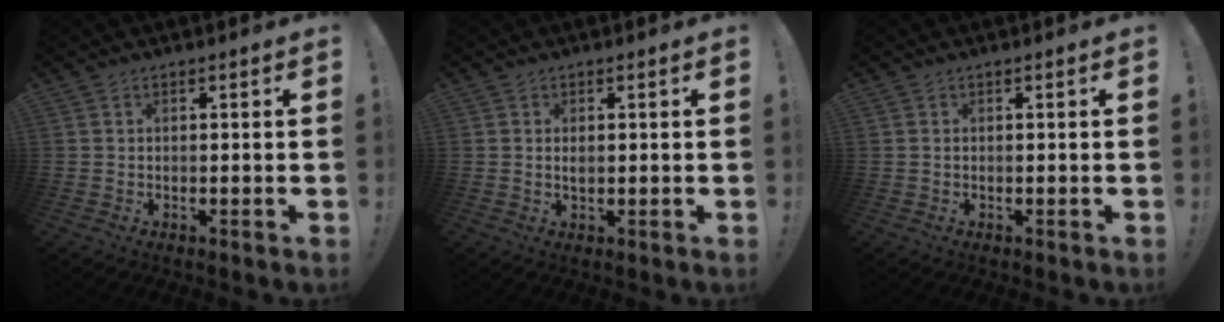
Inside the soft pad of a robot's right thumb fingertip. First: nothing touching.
{"total": 1.4, "force": [0.3, 0.8, 1.1], "torque": [-0.017, 0.001, 0.003]}
{"total": 0.0}